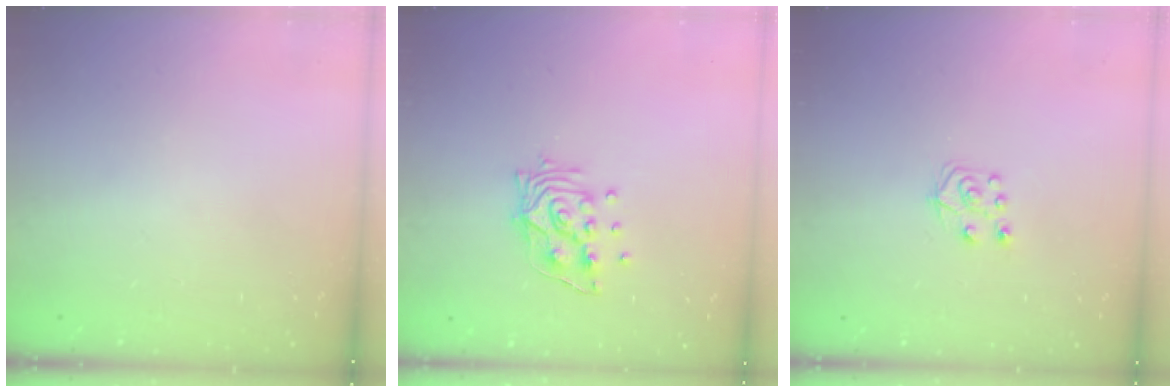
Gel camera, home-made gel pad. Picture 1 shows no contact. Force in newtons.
{"total": 11.1, "press": 11.1, "slide": 1.4}
{"total": 5.7, "press": 5.7, "slide": 0.5}